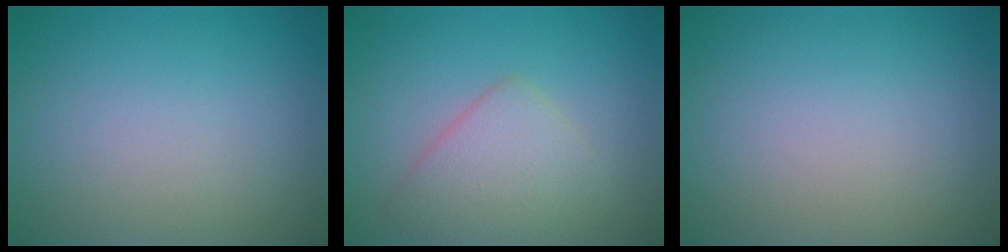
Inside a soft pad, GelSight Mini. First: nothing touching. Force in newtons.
{"total": 3.7, "press": 3.7, "slide": 0.0}
{"total": 0.0}